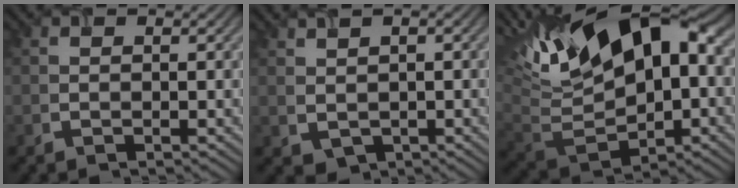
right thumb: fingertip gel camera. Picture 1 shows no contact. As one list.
[{"total": 2.0, "force": [0.6, 1.4, 1.3], "torque": [-0.030, -0.007, 0.019]}, {"total": 17.2, "force": [6.7, 8.3, 13.5], "torque": [-0.271, 0.023, 0.115]}]